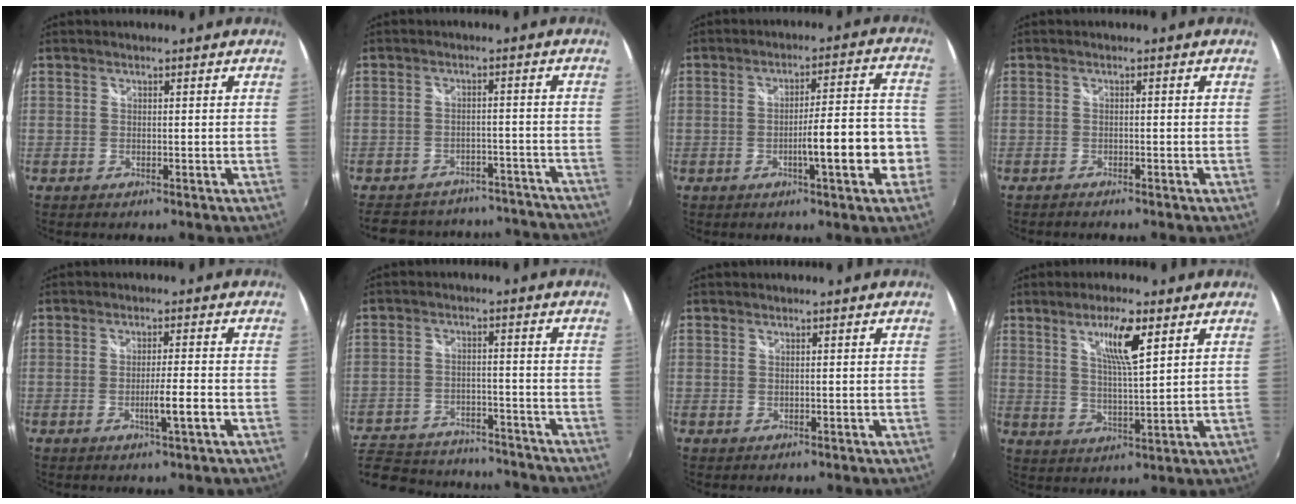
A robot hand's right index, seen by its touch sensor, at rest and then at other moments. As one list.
[{"total": 21.1, "force": [-18.7, 7.9, 5.9], "torque": [-0.121, 0.056, -0.217]}, {"total": 11.1, "force": [-3.7, 1.2, 10.3], "torque": [-0.154, 0.004, -0.048]}, {"total": 1.4, "force": [-1.3, 0.1, 0.5], "torque": [-0.012, -0.009, -0.023]}, {"total": 4.5, "force": [-1.6, -0.4, 4.1], "torque": [-0.068, -0.009, -0.027]}, {"total": 23.6, "force": [-19.4, 9.8, 9.3], "torque": [-0.218, 0.004, -0.265]}, {"total": 0.0}, {"total": 8.2, "force": [4.3, 1.3, 6.9], "torque": [-0.121, -0.001, 0.076]}]